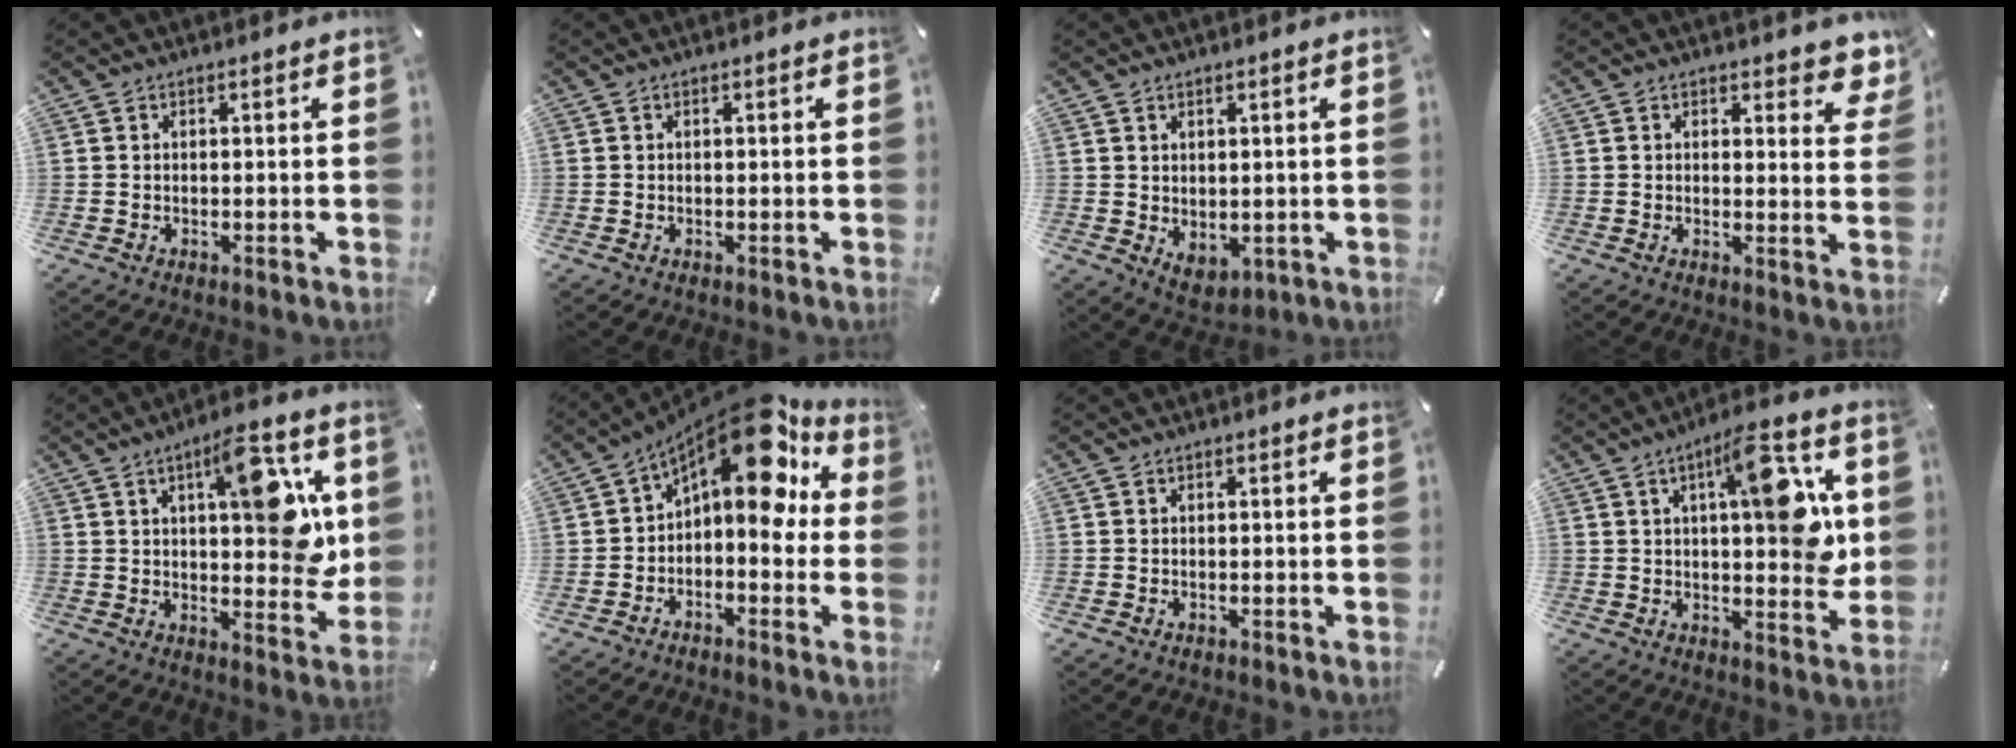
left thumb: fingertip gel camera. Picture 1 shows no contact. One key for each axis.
{"total": 0.0}
{"total": 3.0, "fx": 1.7, "fy": 2.2, "fz": 1.2, "tx": -0.009, "ty": -0.010, "tz": 0.030}
{"total": 4.4, "fx": 3.2, "fy": 2.2, "fz": 2.0, "tx": -0.009, "ty": -0.023, "tz": 0.052}
{"total": 15.7, "fx": 5.8, "fy": 6.0, "fz": 13.3, "tx": -0.161, "ty": -0.029, "tz": 0.086}
{"total": 17.1, "fx": 9.5, "fy": 7.0, "fz": 12.4, "tx": -0.183, "ty": -0.073, "tz": 0.157}
{"total": 0.0}
{"total": 16.8, "fx": 5.2, "fy": 5.6, "fz": 15.0, "tx": -0.203, "ty": -0.021, "tz": 0.075}